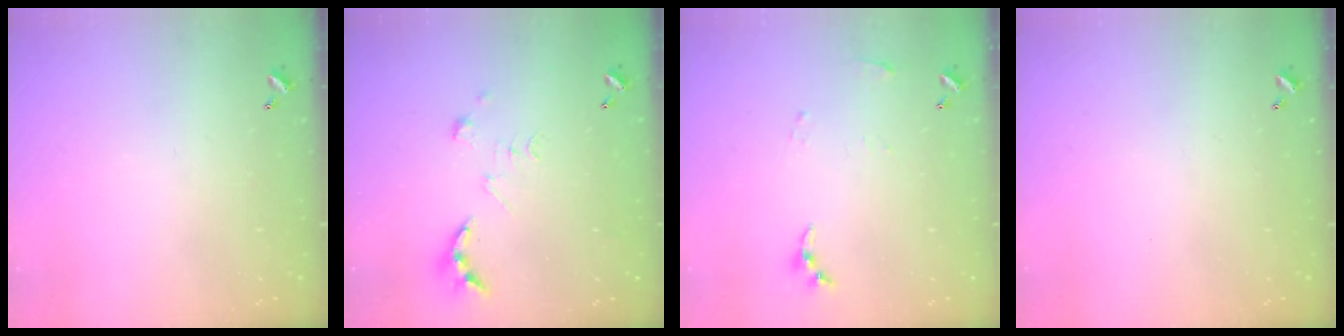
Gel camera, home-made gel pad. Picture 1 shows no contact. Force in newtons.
{"total": 7.1, "press": 7.0, "slide": 0.9}
{"total": 4.5, "press": 4.5, "slide": 0.1}
{"total": 0.0}